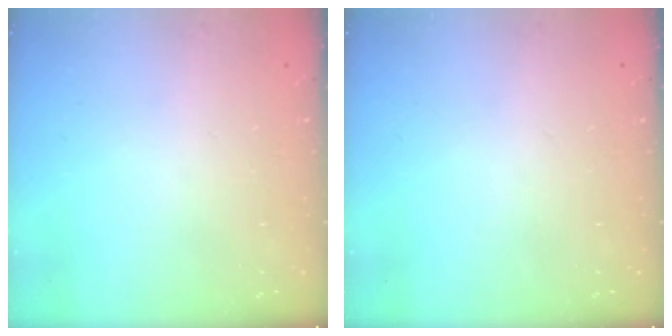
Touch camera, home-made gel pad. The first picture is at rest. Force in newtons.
{"total": 0.0}